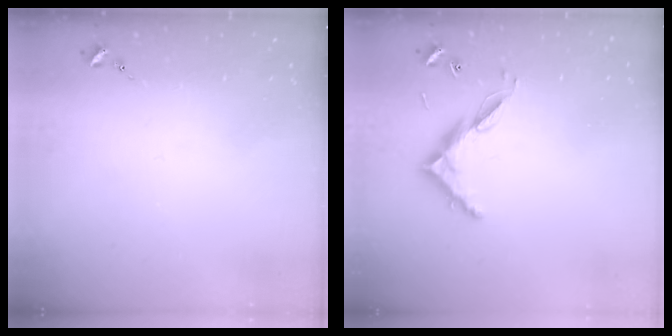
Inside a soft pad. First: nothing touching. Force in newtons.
{"total": 8.7, "press": 8.7, "slide": 0.5}